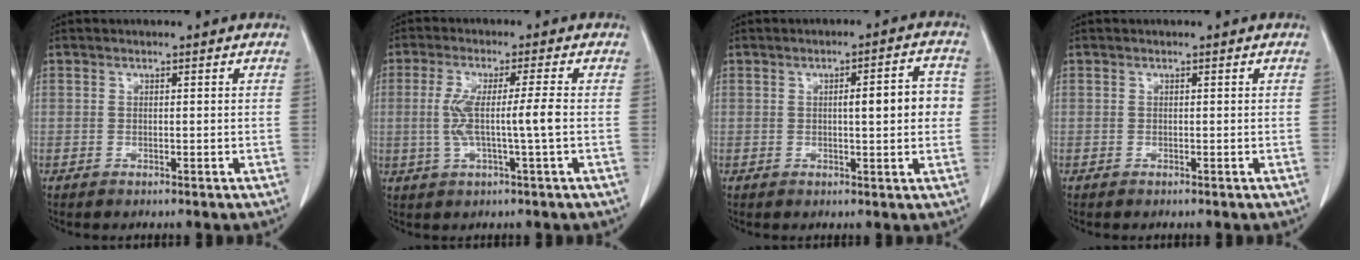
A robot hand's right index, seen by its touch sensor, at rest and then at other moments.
{"total": 6.8, "force": [-0.6, -0.5, 6.8], "torque": [-0.138, 0.003, -0.008]}
{"total": 6.4, "force": [0.4, 1.2, 6.3], "torque": [-0.088, 0.015, 0.005]}
{"total": 0.0}